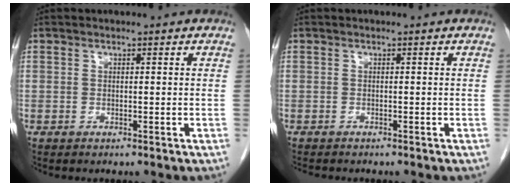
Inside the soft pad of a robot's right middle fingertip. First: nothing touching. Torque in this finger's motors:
{"motor_torque": [0.25, -0.15, -0.02, 0.01]}